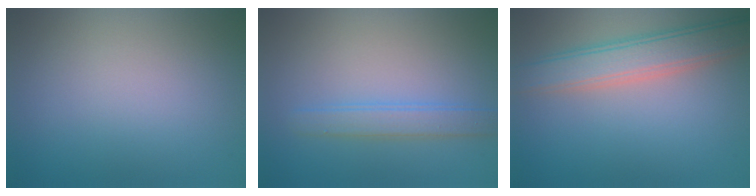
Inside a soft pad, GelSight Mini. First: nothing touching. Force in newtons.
{"total": 2.5, "press": 2.5, "slide": 0.1}
{"total": 5.3, "press": 5.3, "slide": 0.3}